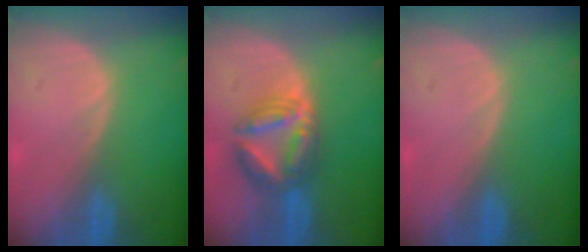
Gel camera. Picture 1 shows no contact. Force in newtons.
{"total": 7.3, "press": 7.3, "slide": 0.6}
{"total": 0.0}